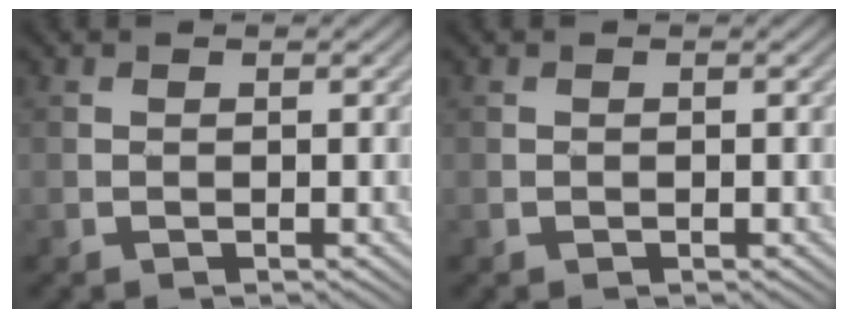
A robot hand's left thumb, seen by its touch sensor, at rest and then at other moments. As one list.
[{"total": 0.0}]